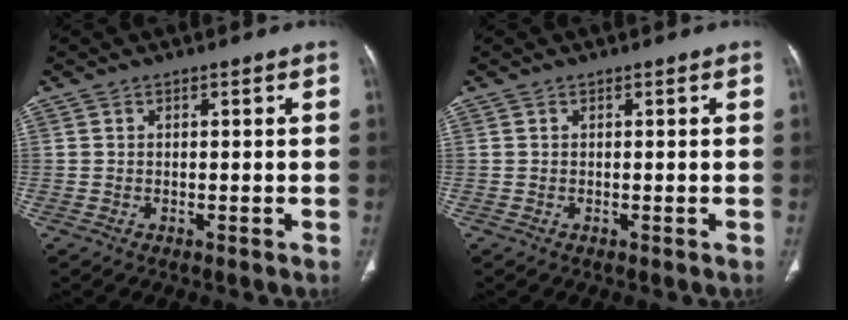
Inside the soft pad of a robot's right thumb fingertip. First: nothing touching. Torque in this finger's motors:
{"motor_torque": [-0.18, 0.18, 0.00, 0.00, 0.02]}